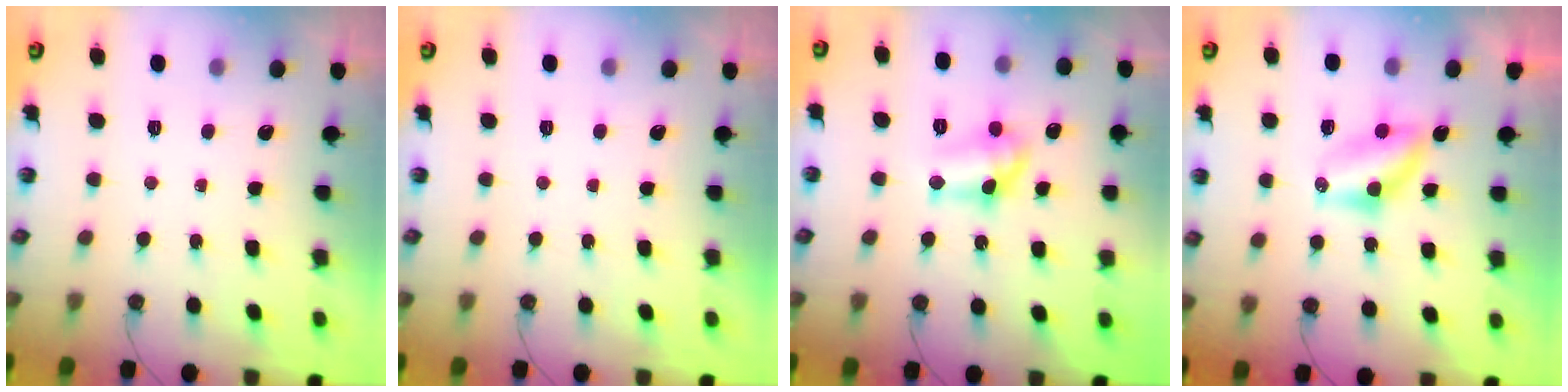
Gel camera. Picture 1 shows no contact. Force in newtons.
{"total": 0.0}
{"total": 11.4, "press": 10.7, "slide": 3.8}
{"total": 6.5, "press": 6.4, "slide": 1.0}